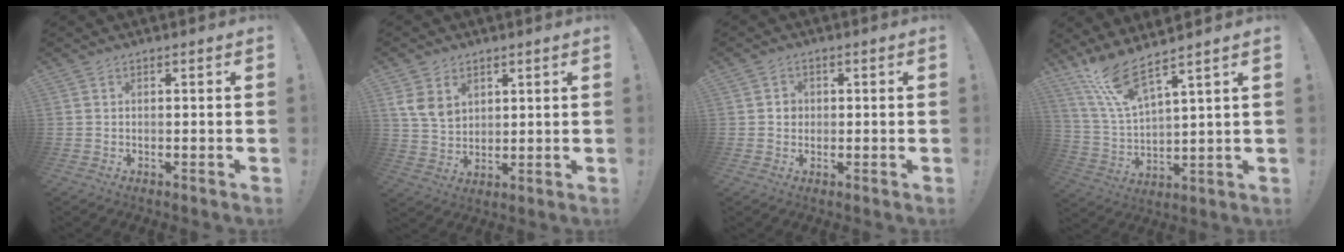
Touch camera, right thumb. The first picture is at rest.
{"total": 9.4, "force": [4.7, 6.9, 4.3], "torque": [-0.077, -0.021, 0.093]}
{"total": 2.6, "force": [0.0, 2.4, 1.0], "torque": [-0.008, 0.001, -0.002]}
{"total": 11.4, "force": [9.0, 1.8, 6.8], "torque": [-0.155, -0.046, 0.161]}